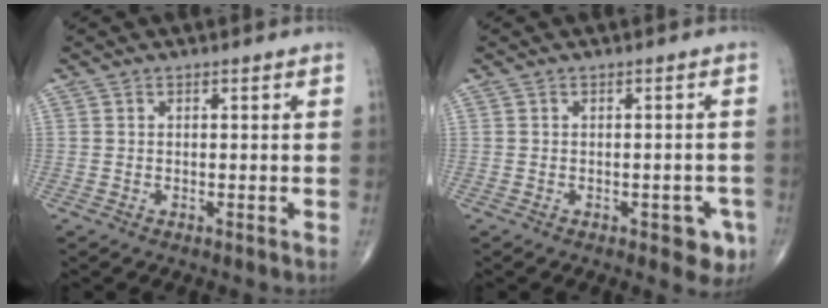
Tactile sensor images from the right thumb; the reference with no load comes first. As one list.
[{"total": 4.6, "force": [-2.1, 2.3, 3.4], "torque": [-0.015, 0.007, -0.022]}]